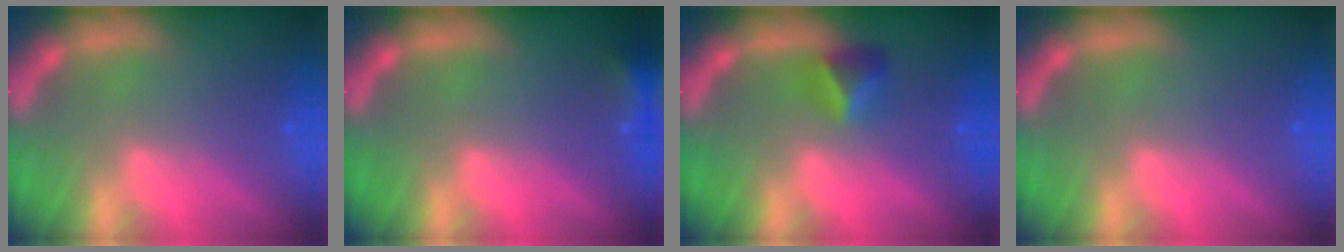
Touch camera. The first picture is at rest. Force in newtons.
{"total": 3.4}
{"total": 2.4}
{"total": 0.0}